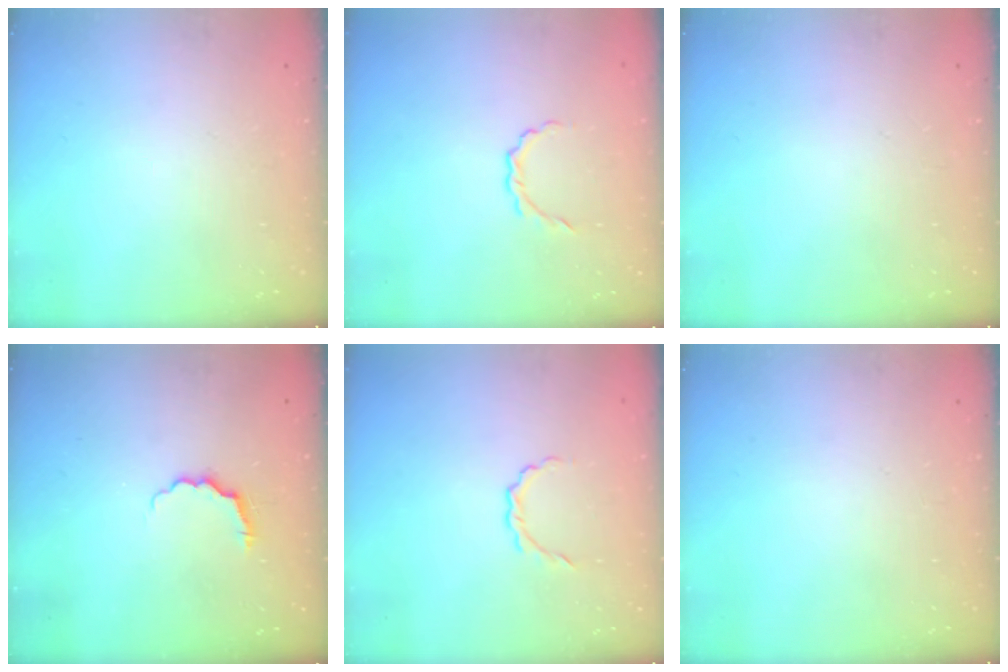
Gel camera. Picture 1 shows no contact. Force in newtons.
{"total": 3.1, "press": 3.0, "slide": 1.0}
{"total": 0.0}
{"total": 4.2, "press": 4.1, "slide": 0.6}
{"total": 3.1, "press": 3.0, "slide": 1.0}
{"total": 0.0}